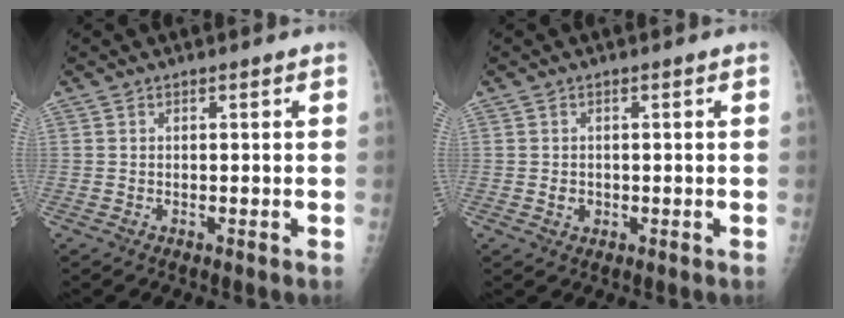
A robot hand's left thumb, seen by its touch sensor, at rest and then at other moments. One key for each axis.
{"total": 1.7, "fx": -0.2, "fy": 1.5, "fz": 0.8, "tx": -0.007, "ty": 0.002, "tz": 0.000}